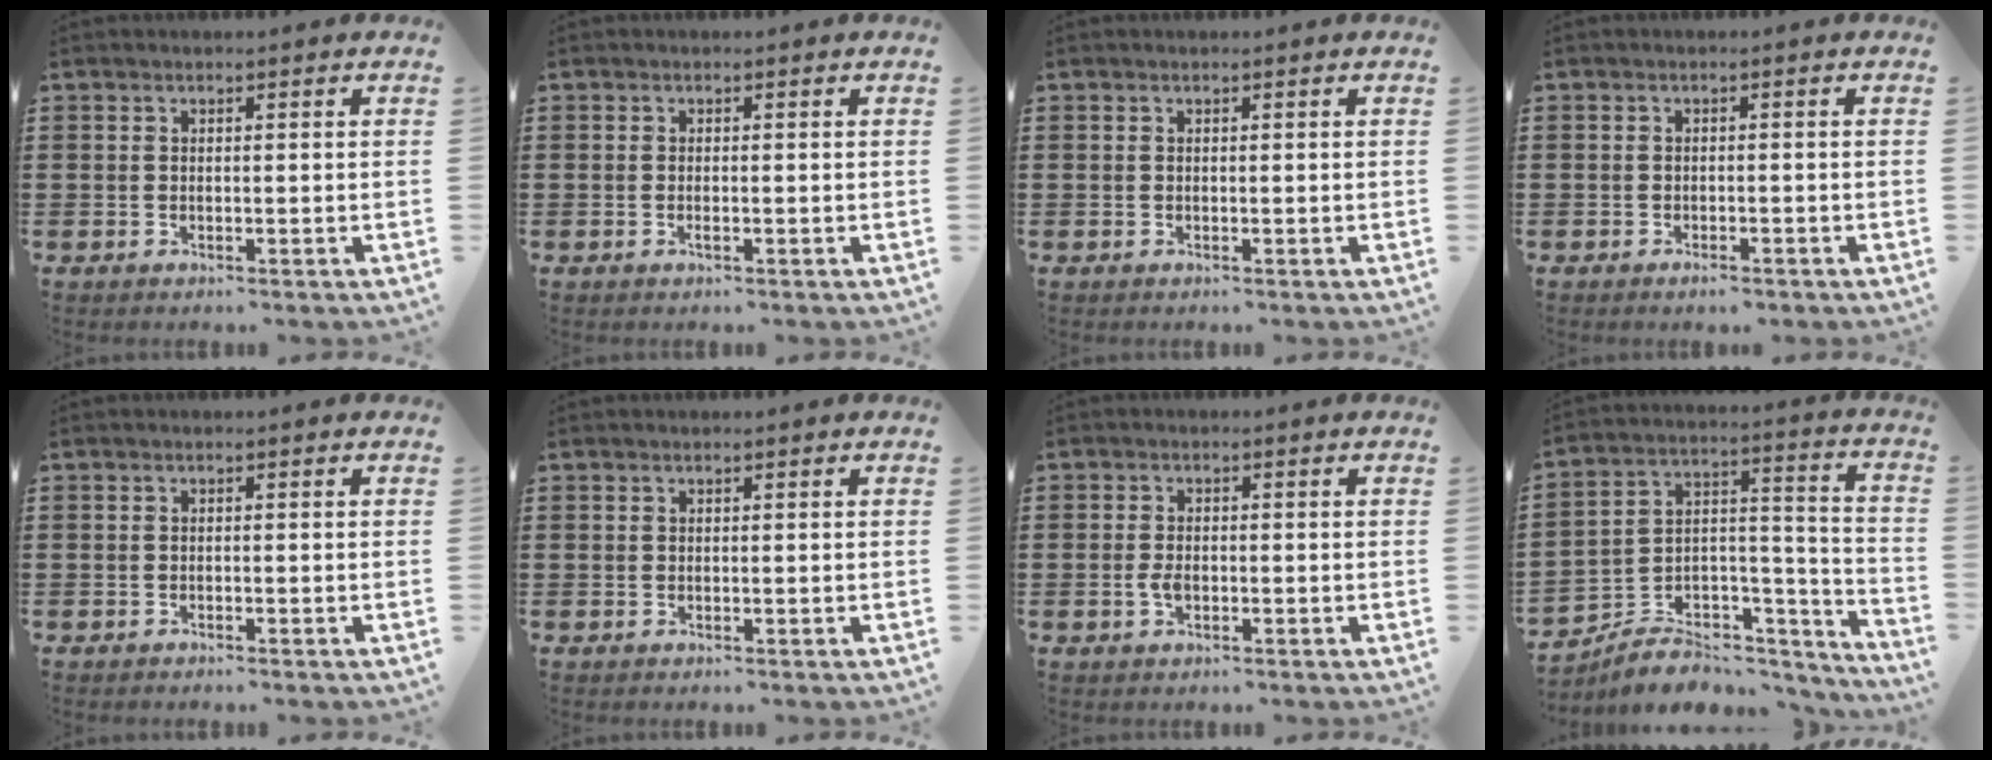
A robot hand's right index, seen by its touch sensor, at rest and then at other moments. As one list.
[{"total": 0.6, "force": [-0.2, 0.0, 0.6], "torque": [-0.010, -0.005, -0.003]}, {"total": 0.0}, {"total": 1.2, "force": [-1.0, 0.2, 0.5], "torque": [-0.012, -0.004, -0.019]}, {"total": 0.7, "force": [-0.6, 0.0, 0.1], "torque": [-0.004, -0.004, -0.013]}, {"total": 0.0}, {"total": 2.0, "force": [-0.6, 1.1, 1.6], "torque": [-0.037, -0.003, -0.012]}, {"total": 5.9, "force": [-4.8, 3.3, 1.2], "torque": [-0.019, 0.005, -0.086]}]